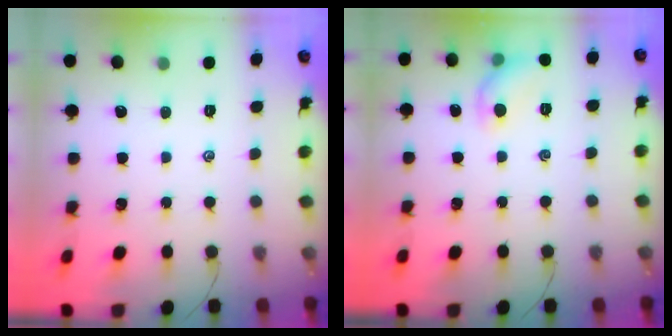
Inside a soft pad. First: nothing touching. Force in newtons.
{"total": 7.2, "press": 7.1, "slide": 1.2}